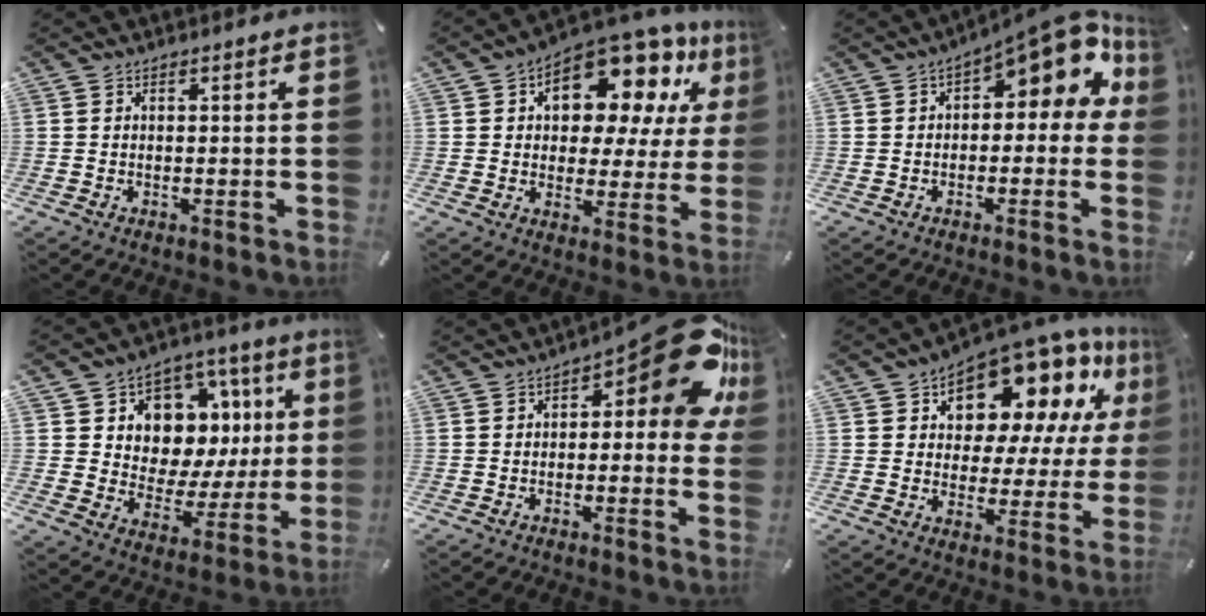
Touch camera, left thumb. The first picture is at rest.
{"total": 14.7, "force": [9.1, 8.1, 8.1], "torque": [-0.127, -0.068, 0.158]}
{"total": 11.2, "force": [5.2, 5.0, 8.5], "torque": [-0.113, -0.041, 0.088]}
{"total": 10.4, "force": [4.3, 8.7, 3.6], "torque": [-0.045, -0.055, 0.082]}
{"total": 17.2, "force": [7.1, 7.0, 14.0], "torque": [-0.167, -0.057, 0.115]}
{"total": 14.9, "force": [11.2, 7.6, 6.3], "torque": [-0.110, -0.094, 0.193]}